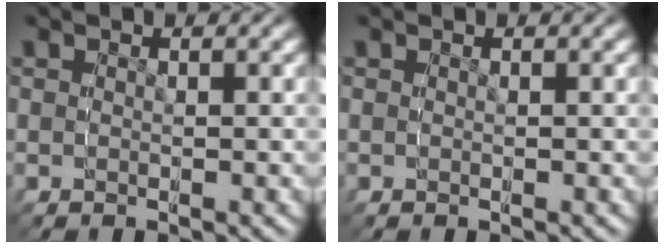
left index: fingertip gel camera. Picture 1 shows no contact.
{"total": 0.0}